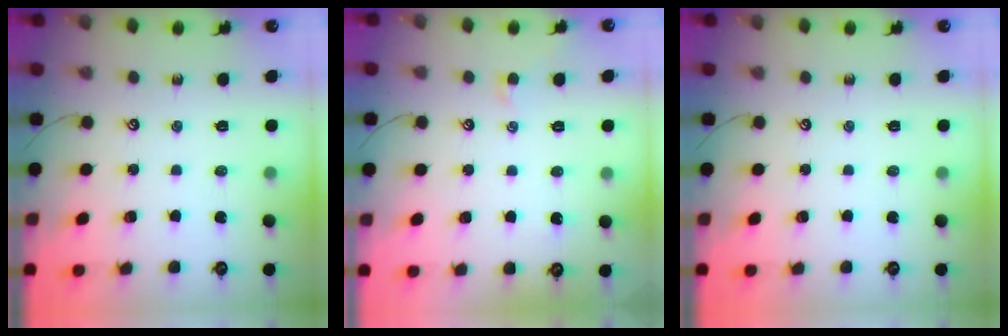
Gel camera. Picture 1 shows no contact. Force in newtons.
{"total": 0.0}
{"total": 0.0}